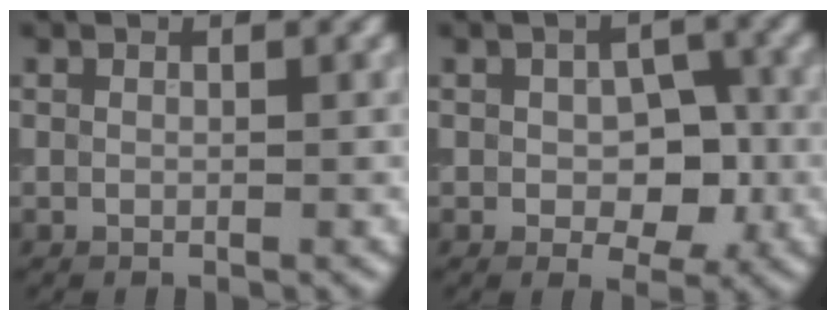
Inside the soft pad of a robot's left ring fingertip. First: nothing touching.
{"total": 4.6, "force": [-0.5, 2.8, 3.6], "torque": [-0.050, -0.005, -0.006]}